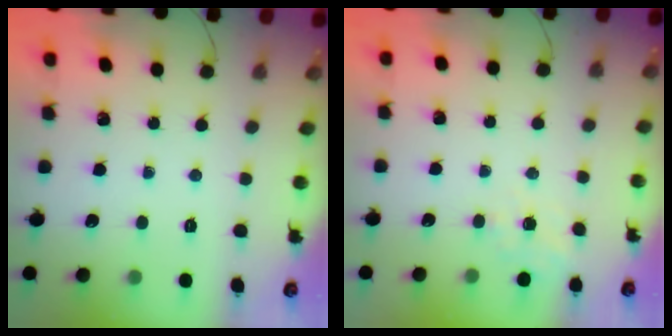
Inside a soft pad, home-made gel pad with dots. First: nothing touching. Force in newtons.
{"total": 5.1, "press": 4.8, "slide": 1.6}